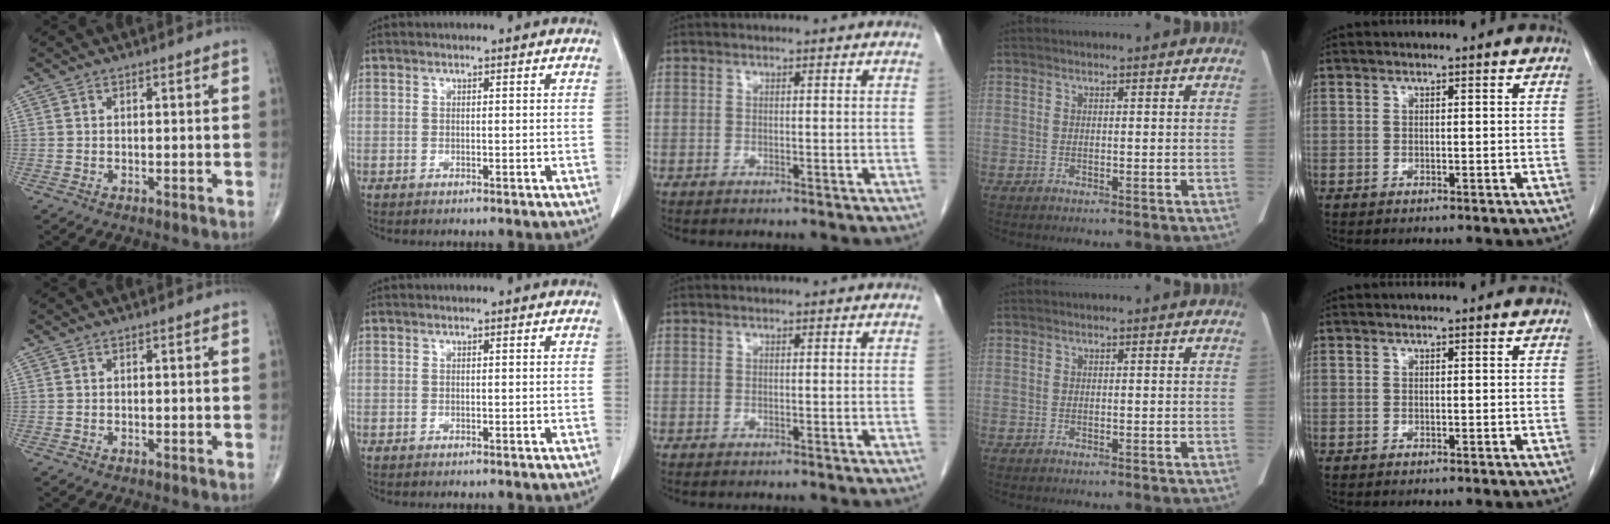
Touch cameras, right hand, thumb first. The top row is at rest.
{}